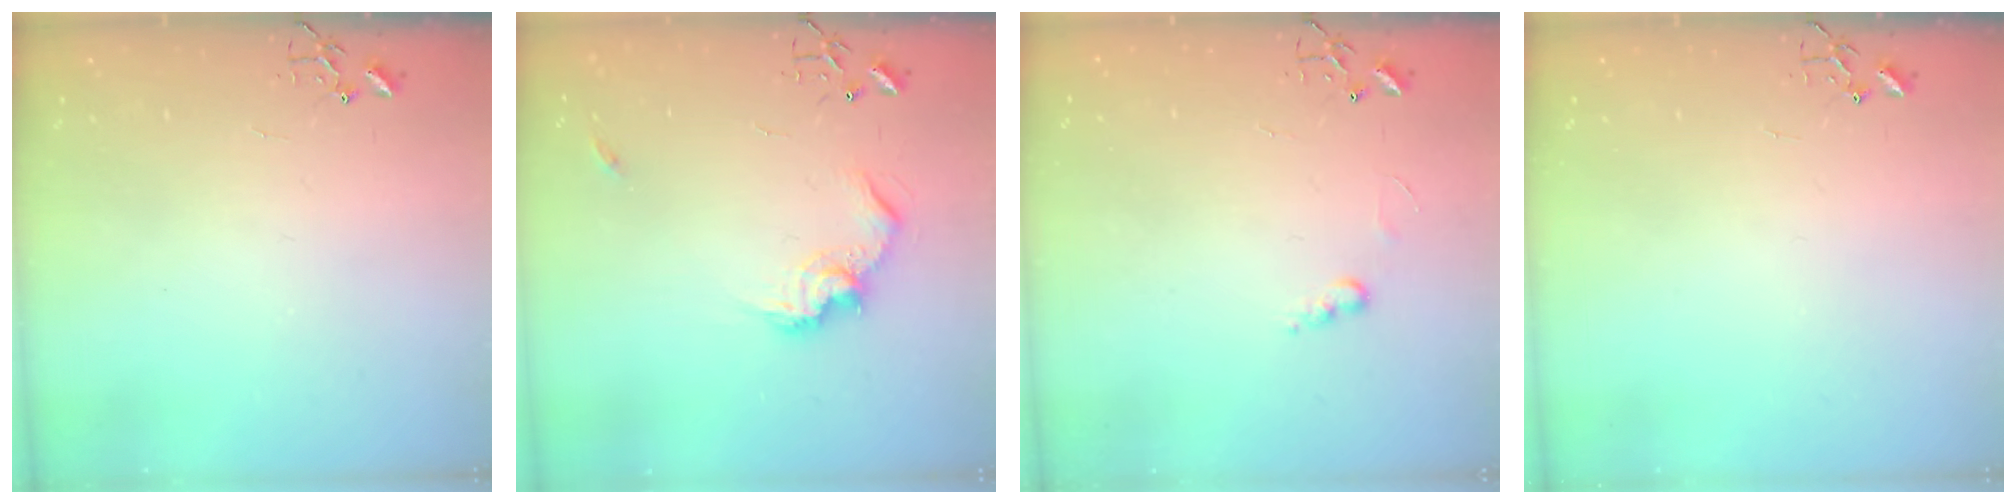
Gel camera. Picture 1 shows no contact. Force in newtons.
{"total": 12.2, "press": 12.1, "slide": 0.9}
{"total": 5.2, "press": 5.1, "slide": 0.6}
{"total": 0.0}